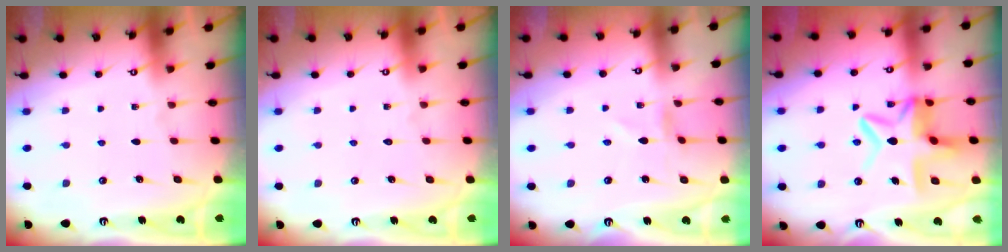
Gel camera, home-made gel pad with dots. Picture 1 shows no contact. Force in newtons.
{"total": 1.8, "press": 1.8, "slide": 0.1}
{"total": 0.0}
{"total": 11.8, "press": 11.8, "slide": 1.1}